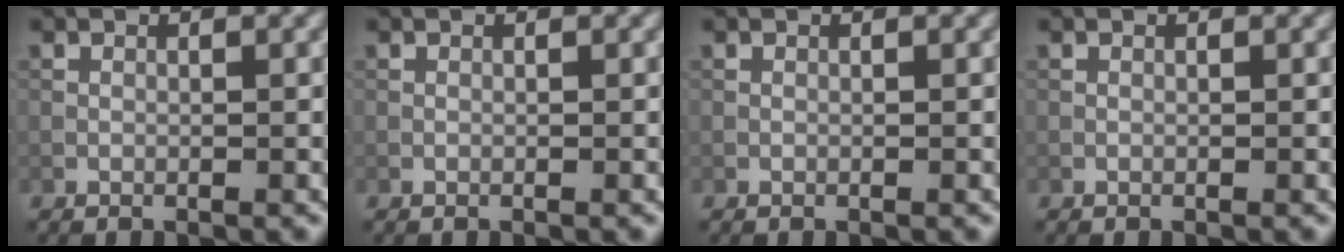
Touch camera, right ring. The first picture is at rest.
{"total": 0.0}
{"total": 0.0}
{"total": 0.0}